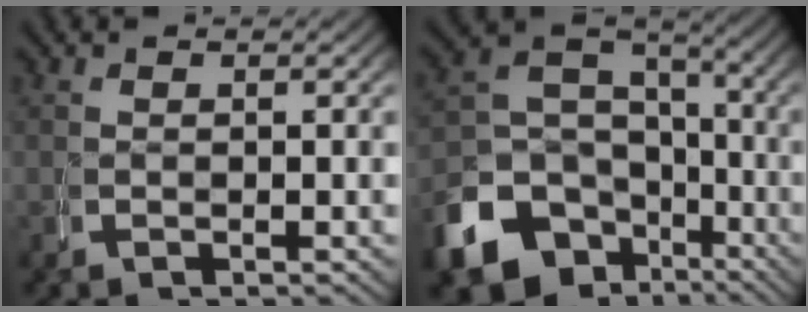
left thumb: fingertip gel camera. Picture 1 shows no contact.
{"total": 11.6, "force": [-3.4, 9.1, 6.3], "torque": [-0.125, -0.041, -0.037]}